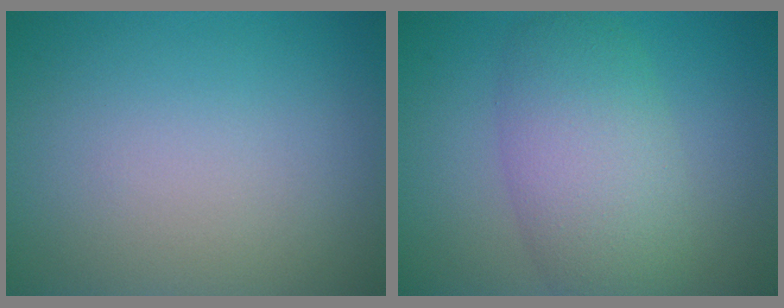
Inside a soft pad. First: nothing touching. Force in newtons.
{"total": 6.1, "press": 6.1, "slide": 0.3}